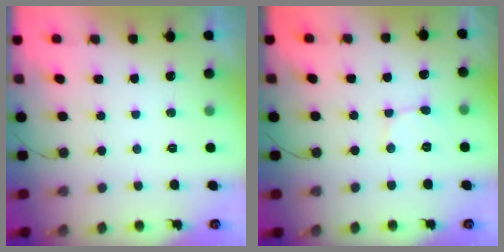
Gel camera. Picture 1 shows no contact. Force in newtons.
{"total": 2.4, "press": 2.4, "slide": 0.3}